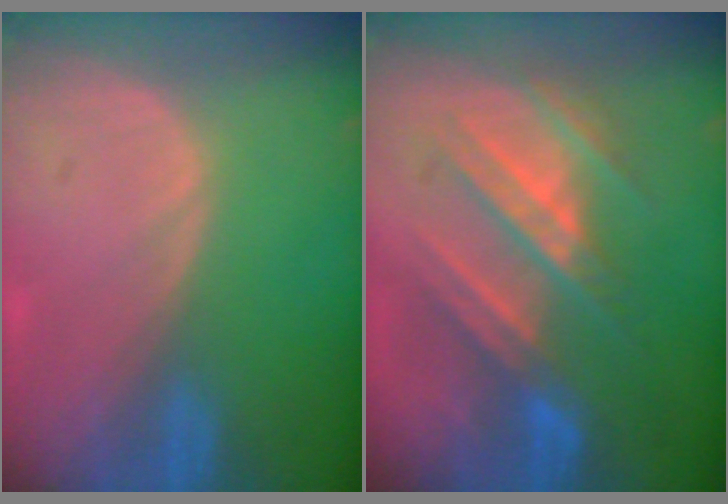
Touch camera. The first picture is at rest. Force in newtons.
{"total": 8.4, "press": 8.4, "slide": 0.1}